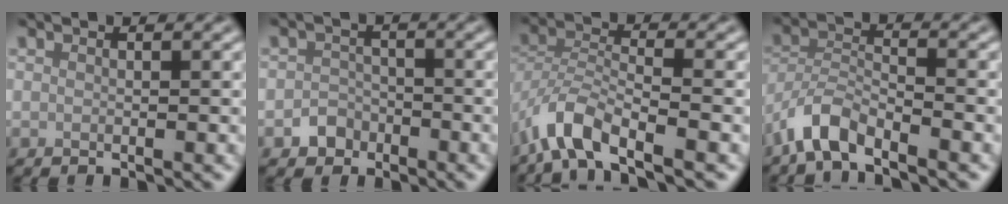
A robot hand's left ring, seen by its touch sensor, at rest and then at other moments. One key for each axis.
{"total": 2.0, "fx": -1.1, "fy": 1.7, "fz": 0.4, "tx": 0.005, "ty": 0.004, "tz": -0.024}
{"total": 5.2, "fx": -3.6, "fy": 1.7, "fz": 3.3, "tx": -0.056, "ty": 0.002, "tz": -0.079}
{"total": 4.1, "fx": -3.4, "fy": 1.1, "fz": 2.1, "tx": -0.039, "ty": 0.005, "tz": -0.076}